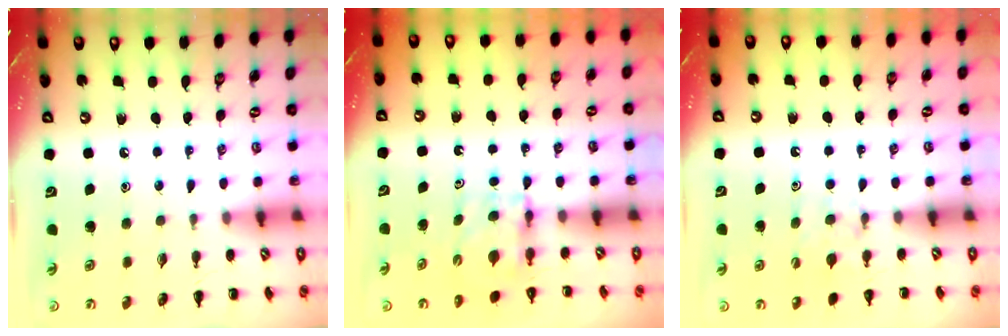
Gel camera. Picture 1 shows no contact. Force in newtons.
{"total": 5.3, "press": 5.3, "slide": 0.3}
{"total": 5.3, "press": 5.1, "slide": 1.6}